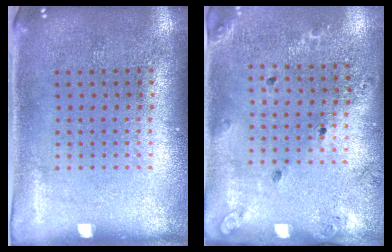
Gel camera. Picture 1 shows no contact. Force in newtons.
{"total": 1.2, "press": 1.1, "slide": 0.5}